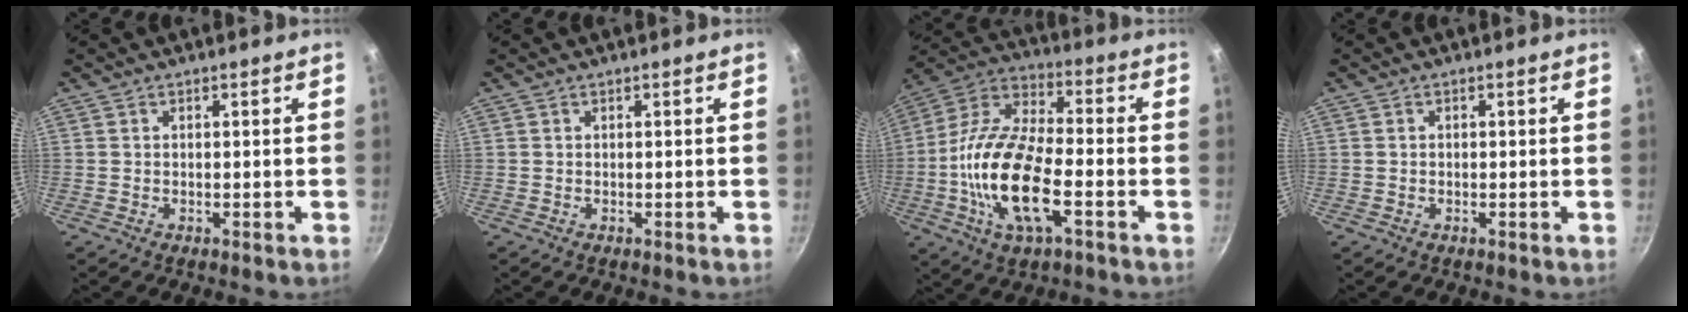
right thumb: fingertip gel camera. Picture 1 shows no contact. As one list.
[{"total": 0.0}, {"total": 19.3, "force": [-5.0, 8.0, 16.8], "torque": [-0.324, 0.028, -0.113]}, {"total": 0.0}]